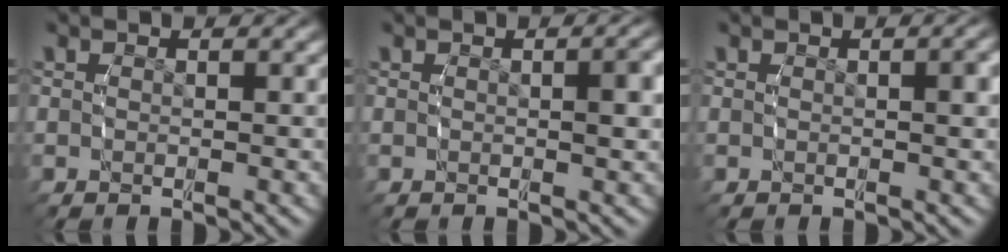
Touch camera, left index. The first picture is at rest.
{"total": 1.6, "force": [0.2, 0.1, 1.6], "torque": [-0.024, 0.004, 0.004]}
{"total": 0.9, "force": [0.1, 0.0, 0.9], "torque": [-0.012, 0.003, 0.003]}